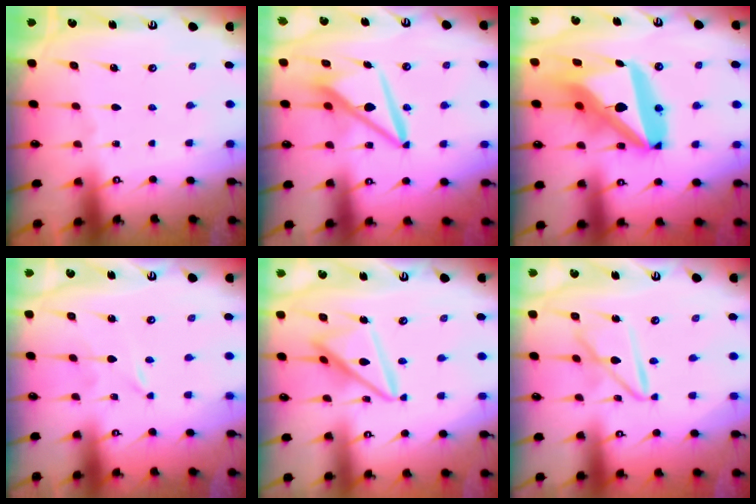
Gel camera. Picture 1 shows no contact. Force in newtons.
{"total": 8.9, "press": 8.9, "slide": 1.1}
{"total": 21.8, "press": 21.7, "slide": 2.5}
{"total": 0.0}
{"total": 14.3, "press": 14.2, "slide": 1.5}
{"total": 11.2, "press": 11.1, "slide": 1.2}